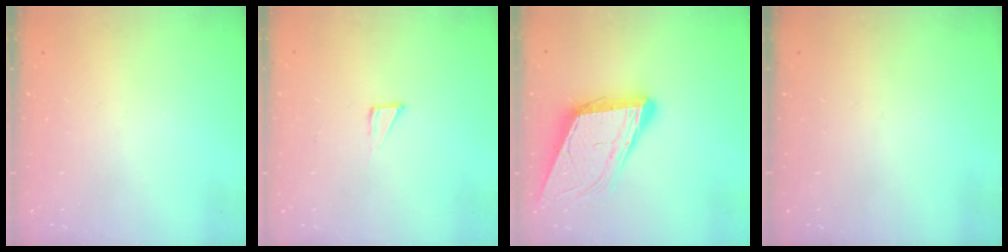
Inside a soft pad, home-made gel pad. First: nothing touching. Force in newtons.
{"total": 2.6, "press": 2.6, "slide": 0.1}
{"total": 15.9, "press": 15.4, "slide": 4.0}
{"total": 0.0}